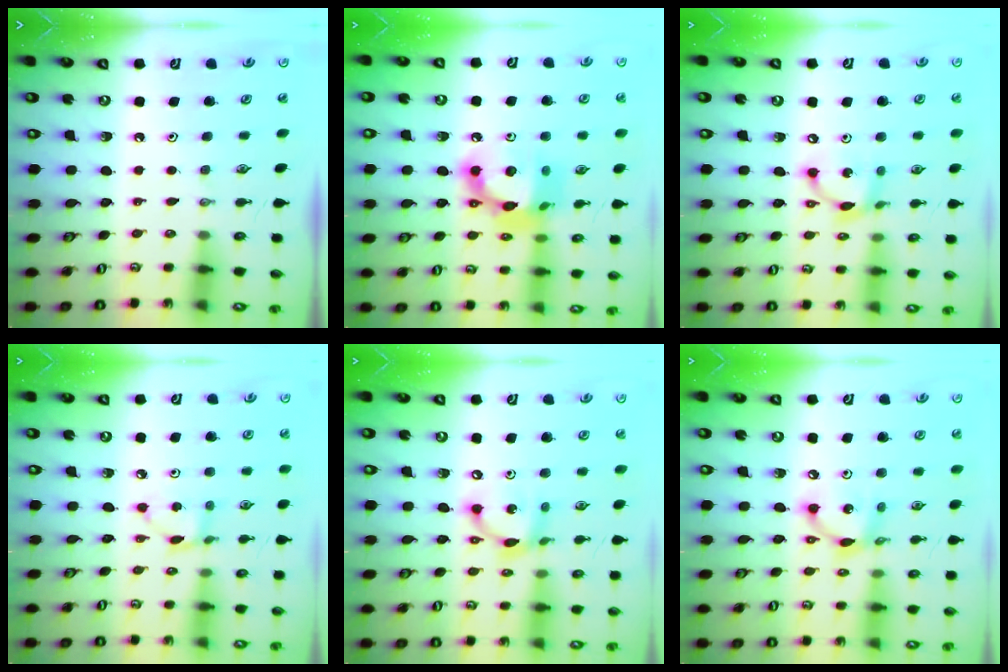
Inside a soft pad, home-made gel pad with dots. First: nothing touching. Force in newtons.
{"total": 14.4, "press": 14.4, "slide": 1.1}
{"total": 9.7, "press": 9.7, "slide": 0.4}
{"total": 4.4, "press": 4.3, "slide": 0.5}
{"total": 11.8, "press": 11.7, "slide": 0.9}
{"total": 9.3, "press": 9.3, "slide": 0.7}